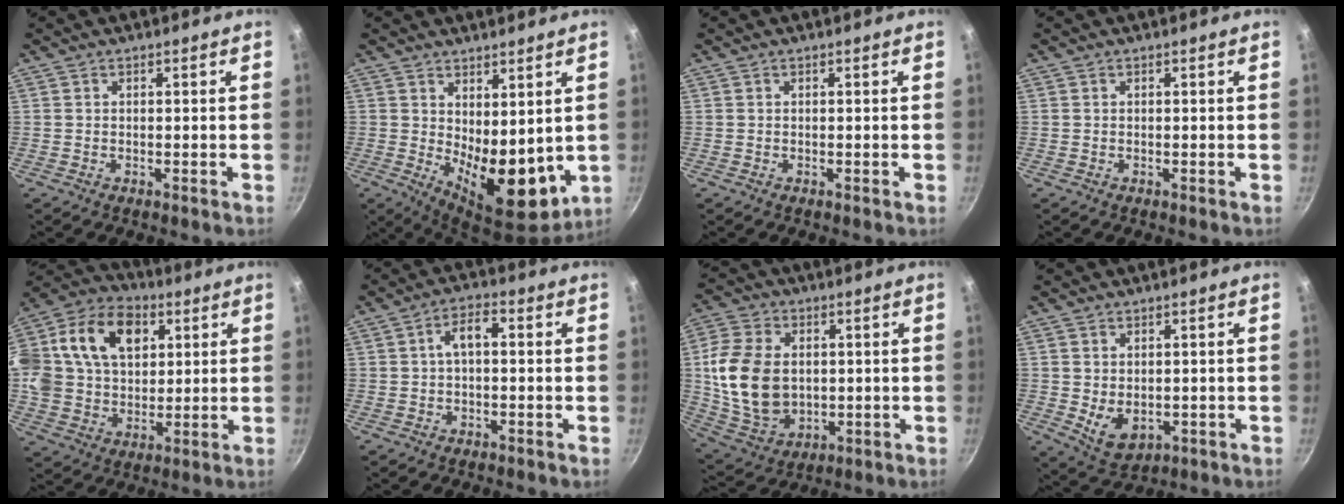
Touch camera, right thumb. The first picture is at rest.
{"total": 12.3, "force": [1.8, 6.2, 10.4], "torque": [-0.127, -0.043, 0.043]}
{"total": 0.0}
{"total": 0.0}
{"total": 27.0, "force": [8.3, 19.2, 17.1], "torque": [-0.346, 0.031, 0.138]}
{"total": 4.4, "force": [0.1, 2.2, 3.8], "torque": [-0.066, 0.023, -0.001]}
{"total": 16.5, "force": [1.0, 11.9, 11.4], "torque": [-0.206, -0.003, 0.033]}
{"total": 6.3, "force": [-0.3, 4.5, 4.4], "torque": [-0.066, -0.015, 0.012]}